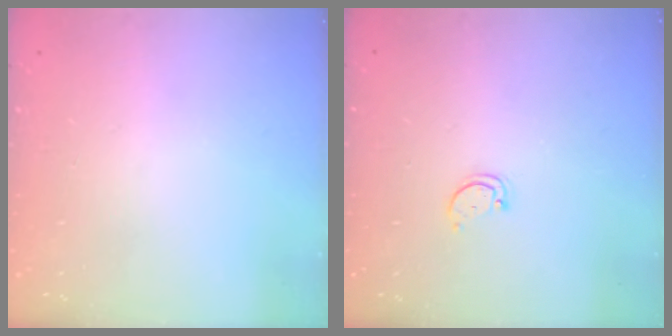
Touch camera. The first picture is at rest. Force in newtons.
{"total": 2.6, "press": 2.5, "slide": 0.4}